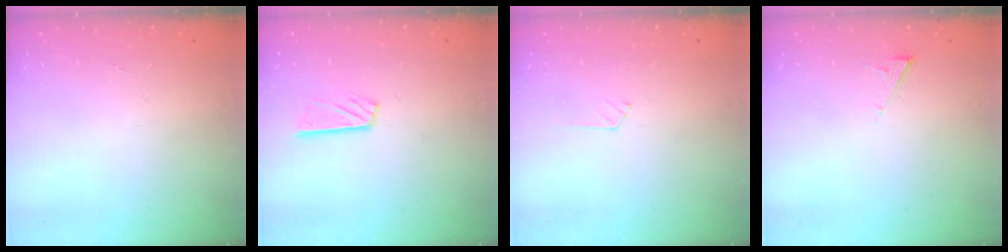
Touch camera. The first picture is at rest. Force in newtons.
{"total": 7.3, "press": 7.3, "slide": 0.4}
{"total": 3.7, "press": 3.7, "slide": 0.4}
{"total": 2.5, "press": 2.4, "slide": 0.3}